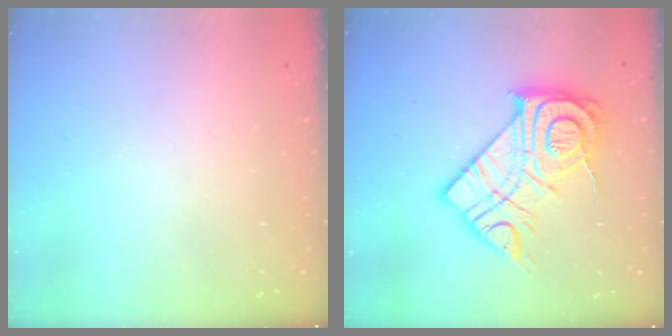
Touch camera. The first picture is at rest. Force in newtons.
{"total": 19.4, "press": 19.4, "slide": 1.6}